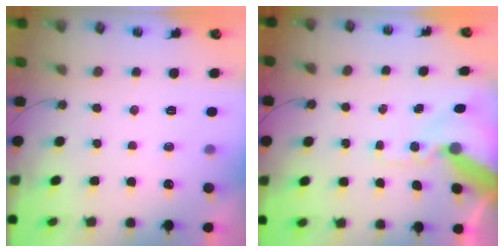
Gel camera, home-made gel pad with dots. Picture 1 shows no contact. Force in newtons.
{"total": 13.7, "press": 13.5, "slide": 1.9}